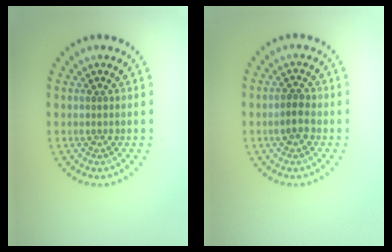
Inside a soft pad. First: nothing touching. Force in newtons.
{"total": 1.8, "press": 1.7, "slide": 0.4}